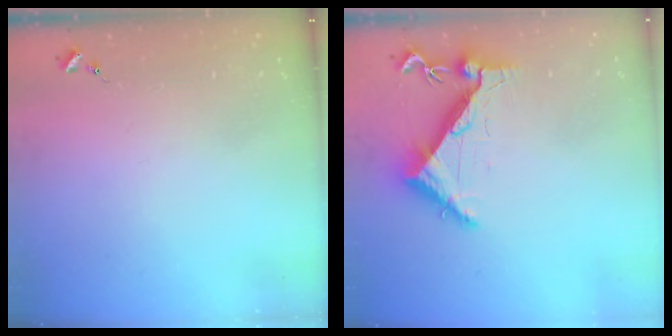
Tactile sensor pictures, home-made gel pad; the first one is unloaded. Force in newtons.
{"total": 6.4, "press": 6.4, "slide": 0.5}